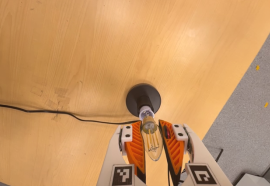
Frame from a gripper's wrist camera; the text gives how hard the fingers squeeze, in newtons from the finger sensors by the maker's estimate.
{"total": 24.0, "left": 25.1, "right": 22.9}